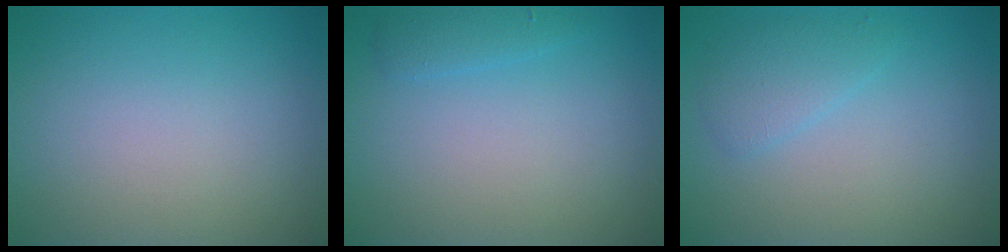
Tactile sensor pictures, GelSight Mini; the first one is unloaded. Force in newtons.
{"total": 1.2, "press": 1.2, "slide": 0.1}
{"total": 2.0, "press": 2.0, "slide": 0.1}